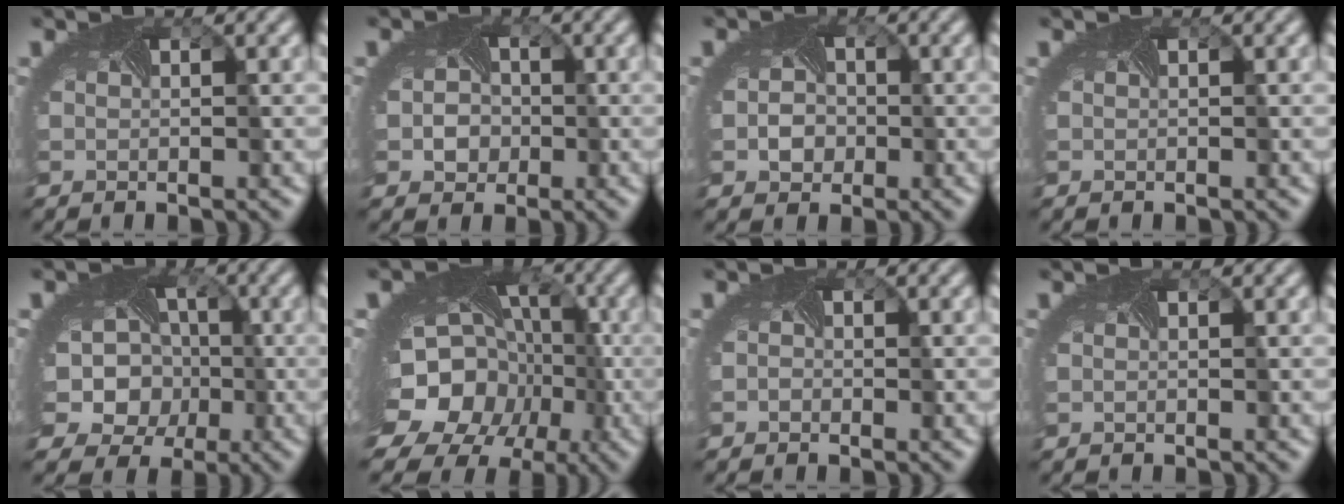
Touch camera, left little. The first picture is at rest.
{"total": 3.7, "force": [-0.5, 3.3, 1.7], "torque": [-0.005, 0.005, -0.015]}
{"total": 3.2, "force": [-0.6, 2.8, 1.5], "torque": [-0.007, 0.002, -0.007]}
{"total": 0.0}
{"total": 12.9, "force": [-1.2, 11.2, 6.3], "torque": [-0.139, -0.001, -0.043]}
{"total": 19.2, "force": [-6.3, 15.2, 9.8], "torque": [-0.163, -0.049, -0.105]}
{"total": 0.8, "force": [-0.2, 0.7, 0.3], "torque": [0.003, -0.002, -0.007]}
{"total": 0.0}